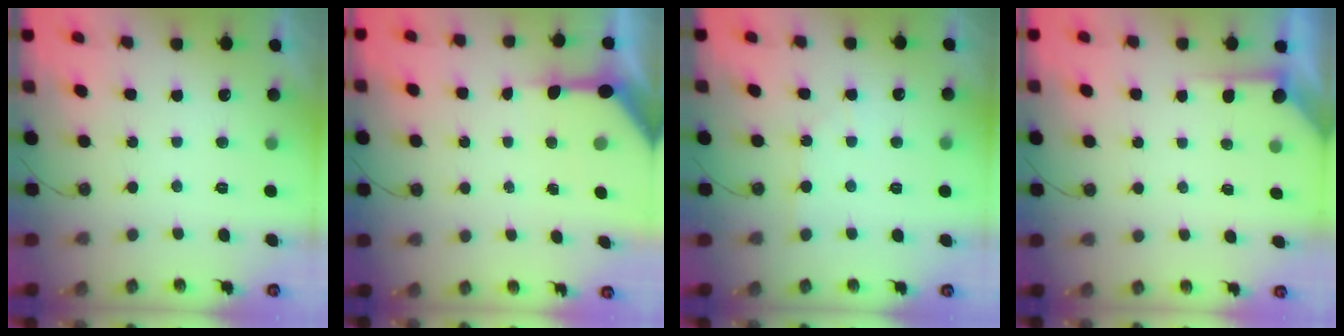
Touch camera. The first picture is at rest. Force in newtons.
{"total": 7.6, "press": 7.5, "slide": 0.8}
{"total": 3.0, "press": 2.9, "slide": 0.4}
{"total": 2.2, "press": 2.2, "slide": 0.3}